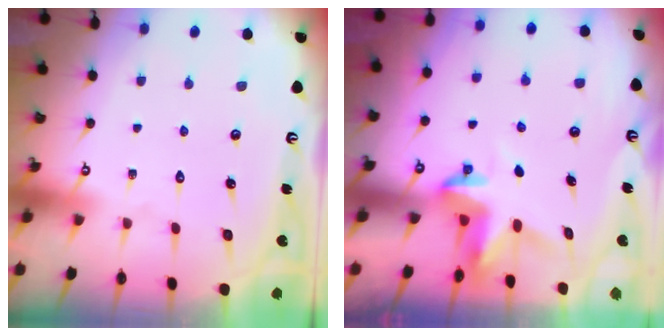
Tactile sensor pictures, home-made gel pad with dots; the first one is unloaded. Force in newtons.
{"total": 3.8, "press": 3.8, "slide": 0.3}